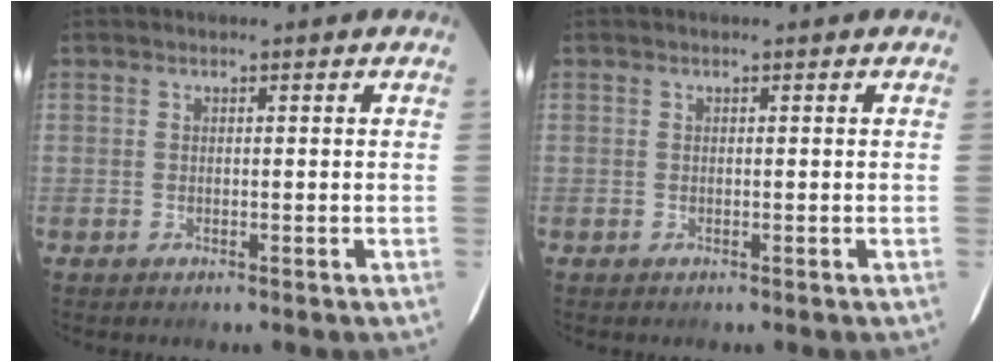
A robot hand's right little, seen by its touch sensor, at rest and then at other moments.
{"total": 0.0}